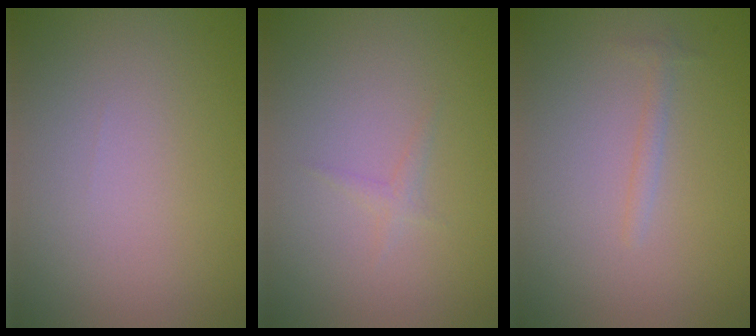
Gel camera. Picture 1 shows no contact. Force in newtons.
{"total": 0.7, "press": 0.7, "slide": 0.0}
{"total": 0.8, "press": 0.8, "slide": 0.0}